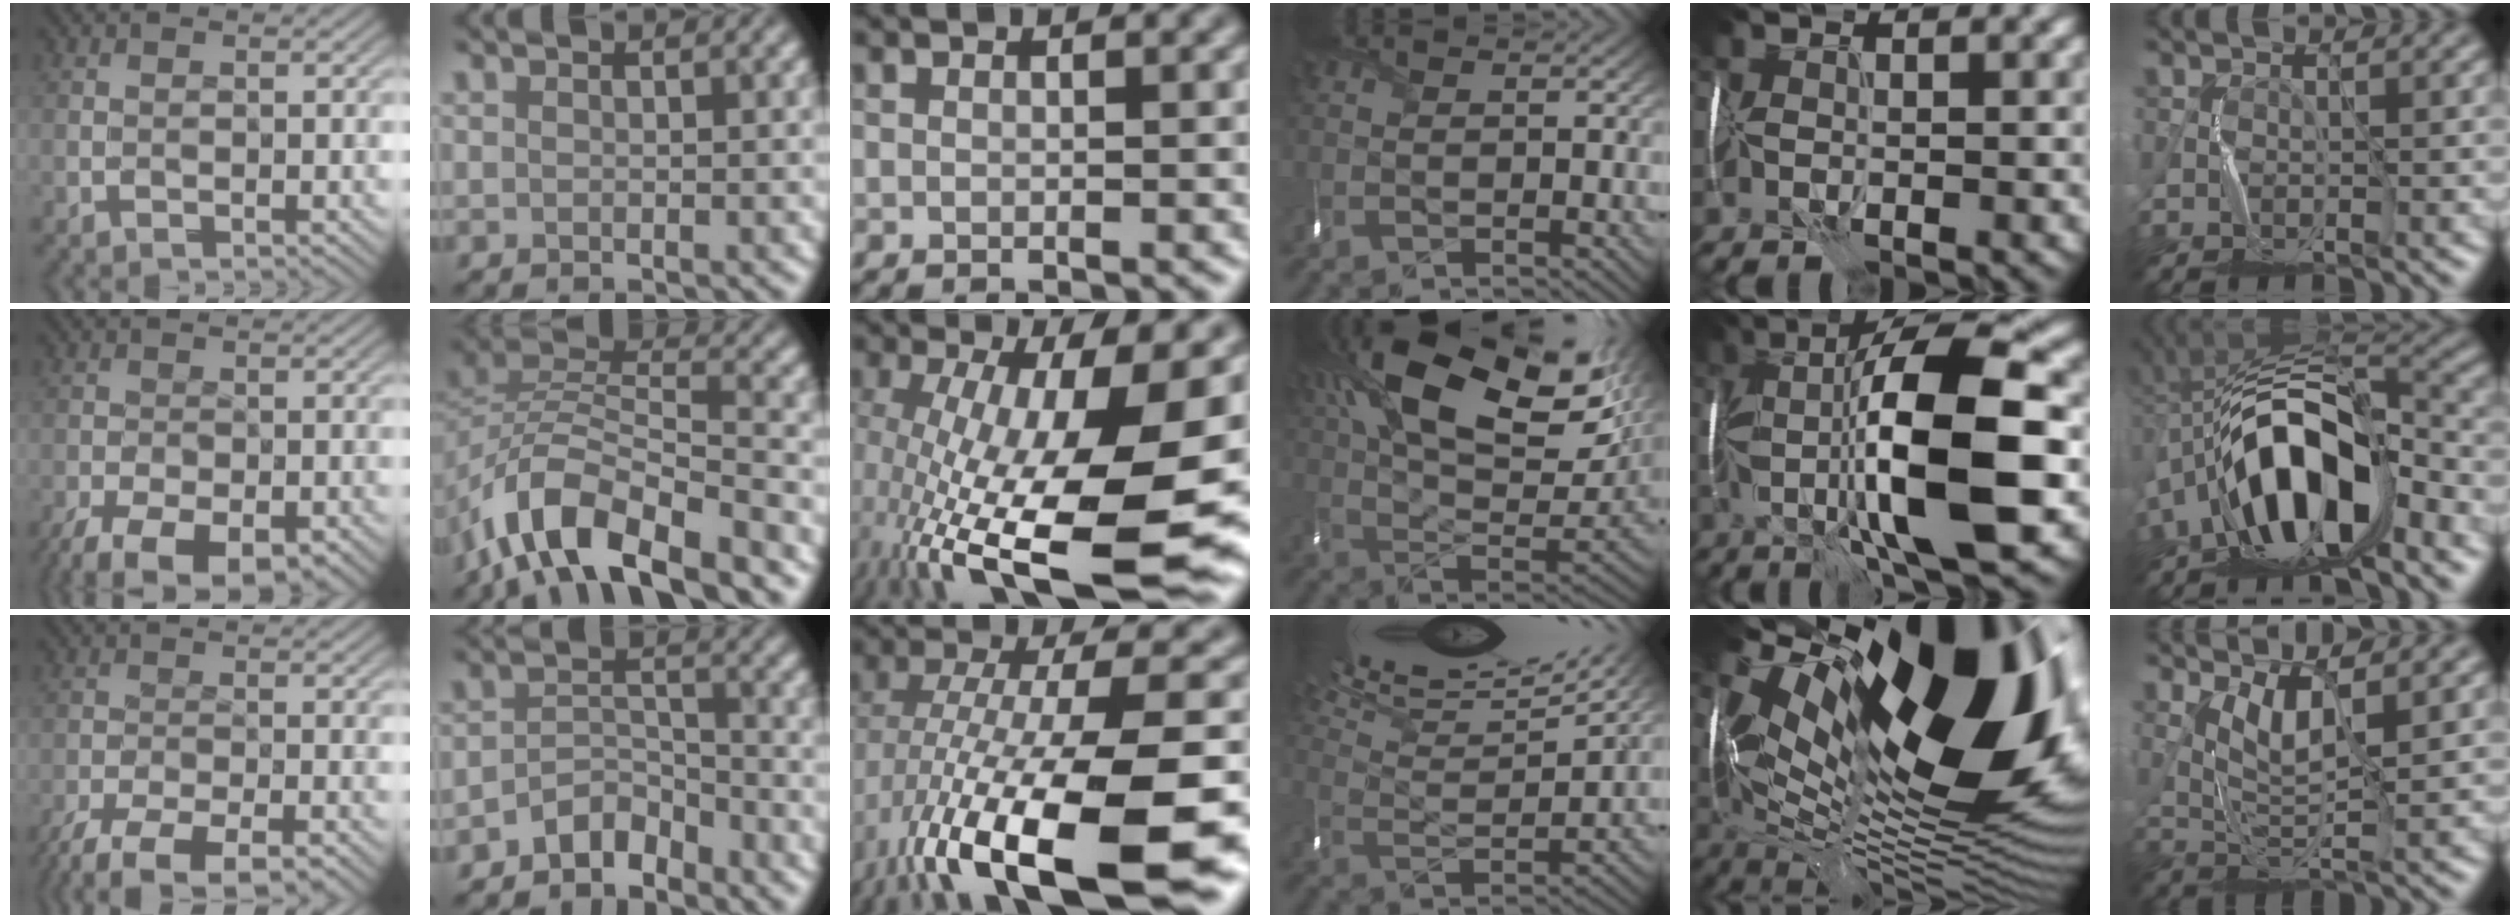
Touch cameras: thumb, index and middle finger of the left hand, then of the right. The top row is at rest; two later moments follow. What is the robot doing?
{"motion": "wrap", "object": "ribbon"}